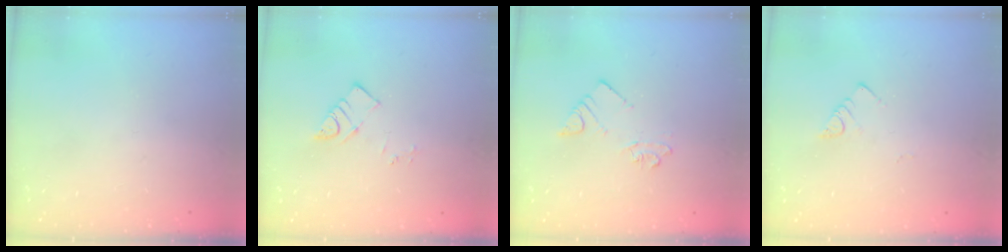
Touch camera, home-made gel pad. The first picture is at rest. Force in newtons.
{"total": 4.4, "press": 4.4, "slide": 0.3}
{"total": 3.2, "press": 3.2, "slide": 0.3}
{"total": 2.7, "press": 2.7, "slide": 0.4}